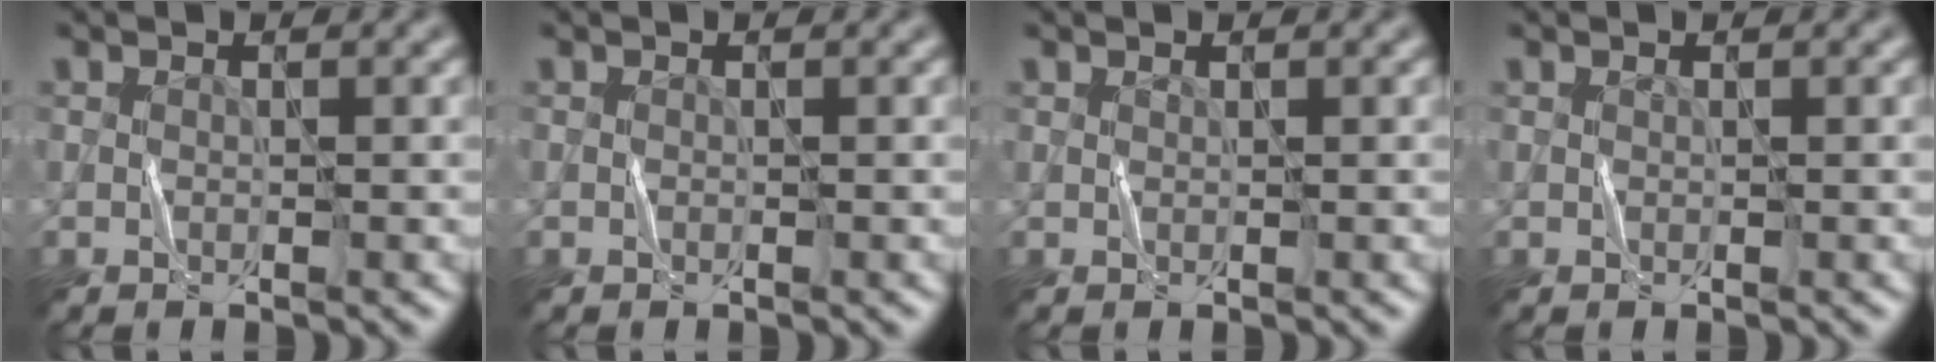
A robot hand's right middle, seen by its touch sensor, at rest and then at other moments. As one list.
[{"total": 0.0}, {"total": 0.0}, {"total": 0.0}]